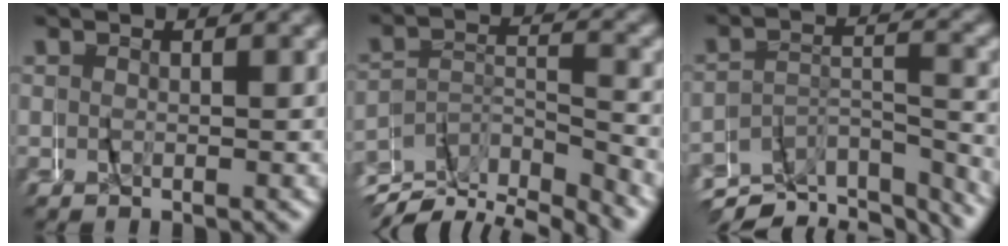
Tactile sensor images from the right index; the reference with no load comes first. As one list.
[{"total": 5.8, "force": [-4.4, 2.5, 2.9], "torque": [-0.028, 0.012, -0.089]}, {"total": 8.3, "force": [-7.8, 1.8, 2.1], "torque": [-0.017, -0.008, -0.129]}]